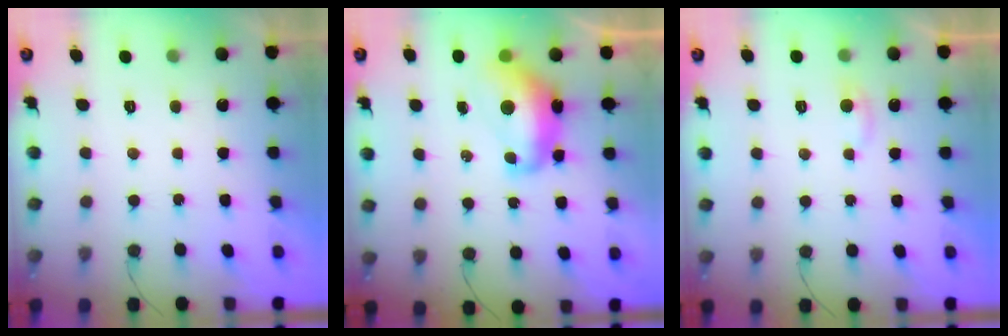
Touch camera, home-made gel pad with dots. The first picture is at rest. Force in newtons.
{"total": 11.9, "press": 11.9, "slide": 1.2}
{"total": 2.8, "press": 2.8, "slide": 0.4}